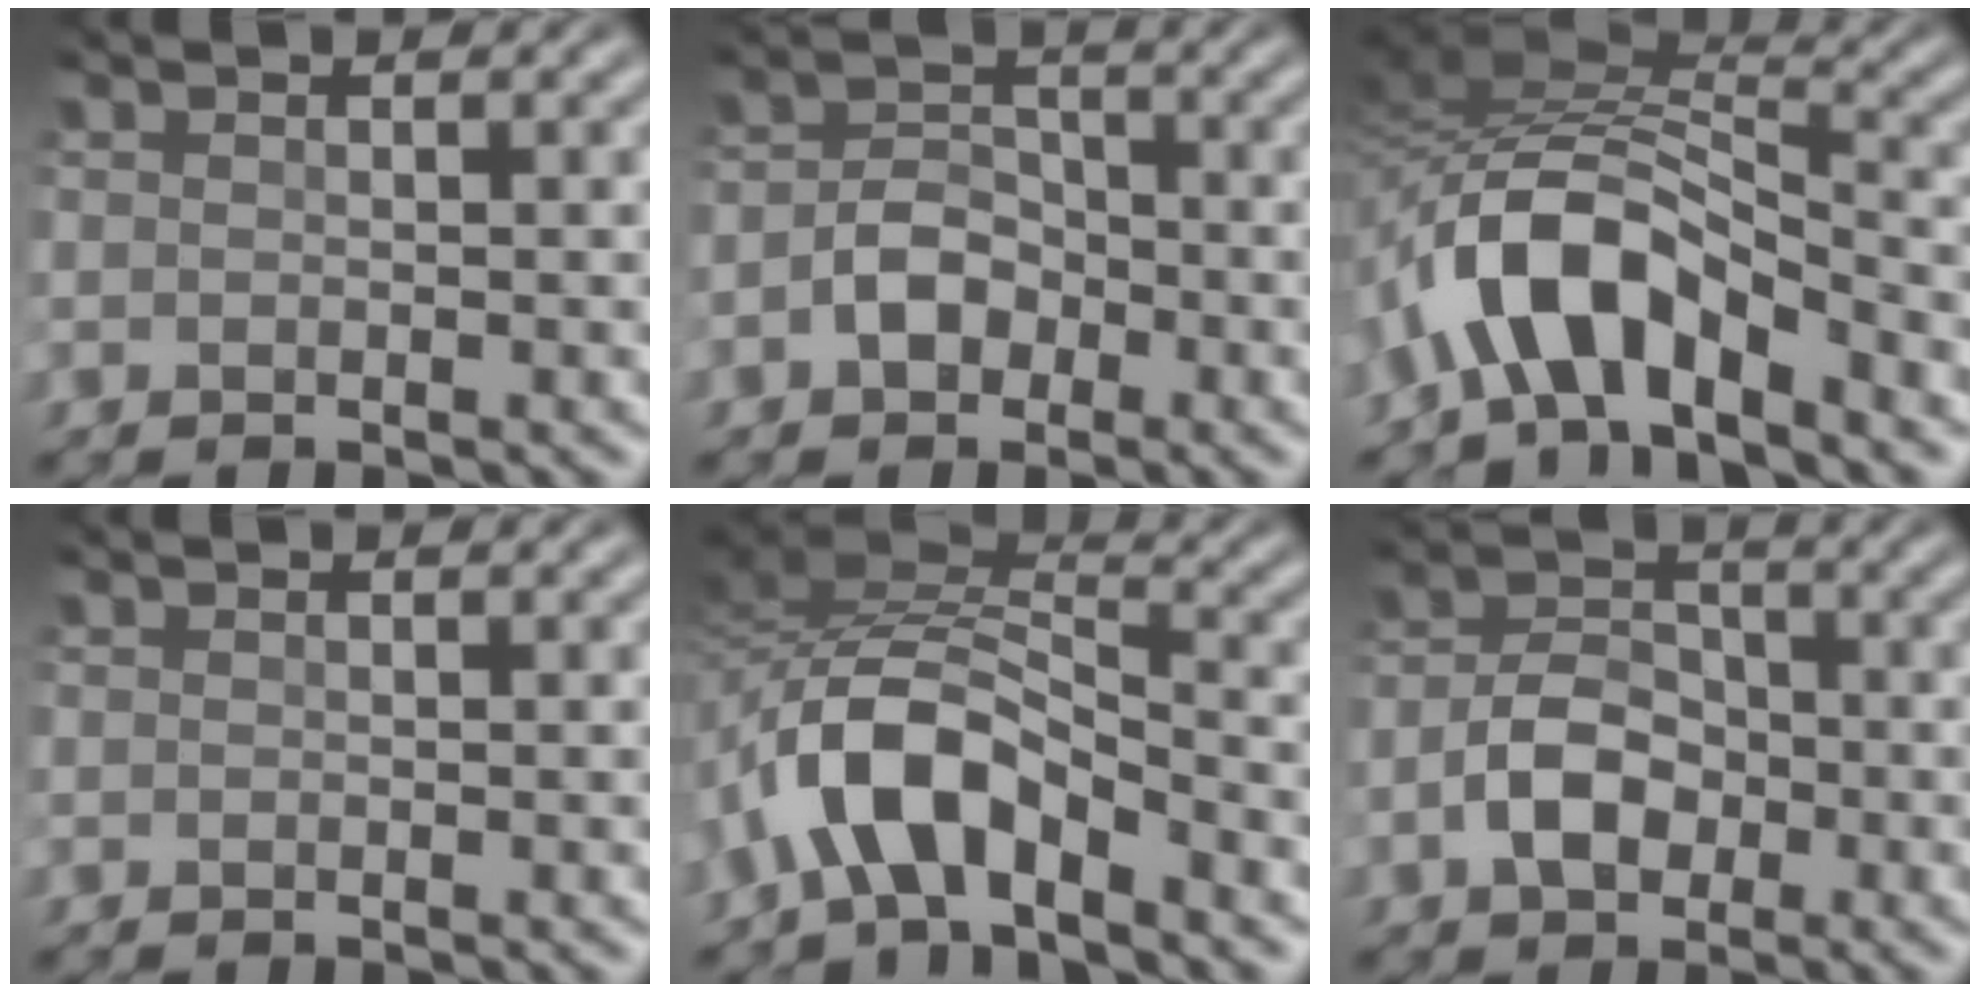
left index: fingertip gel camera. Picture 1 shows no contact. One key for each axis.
{"total": 2.9, "fx": -1.2, "fy": 2.0, "fz": 1.7, "tx": -0.031, "ty": 0.011, "tz": -0.022}
{"total": 7.6, "fx": -4.6, "fy": 2.6, "fz": 5.5, "tx": -0.096, "ty": 0.013, "tz": -0.092}
{"total": 0.0}
{"total": 6.4, "fx": -4.2, "fy": 2.3, "fz": 4.2, "tx": -0.075, "ty": 0.008, "tz": -0.084}
{"total": 4.2, "fx": -1.5, "fy": 2.7, "fz": 2.8, "tx": -0.053, "ty": 0.009, "tz": -0.030}